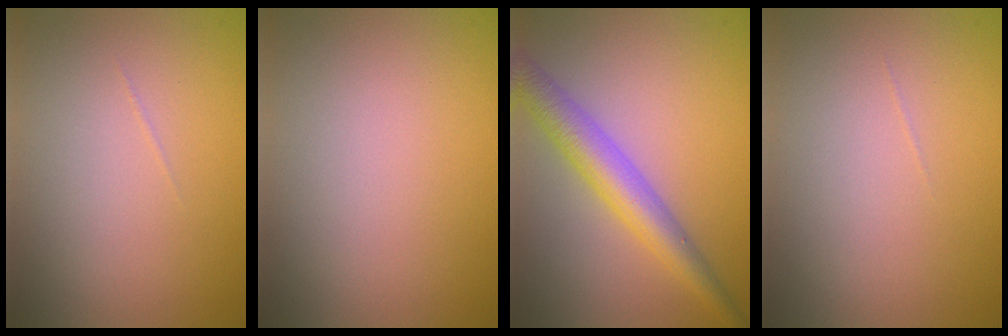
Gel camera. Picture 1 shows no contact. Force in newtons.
{"total": 0.0}
{"total": 4.8, "press": 4.8, "slide": 0.1}
{"total": 0.0}